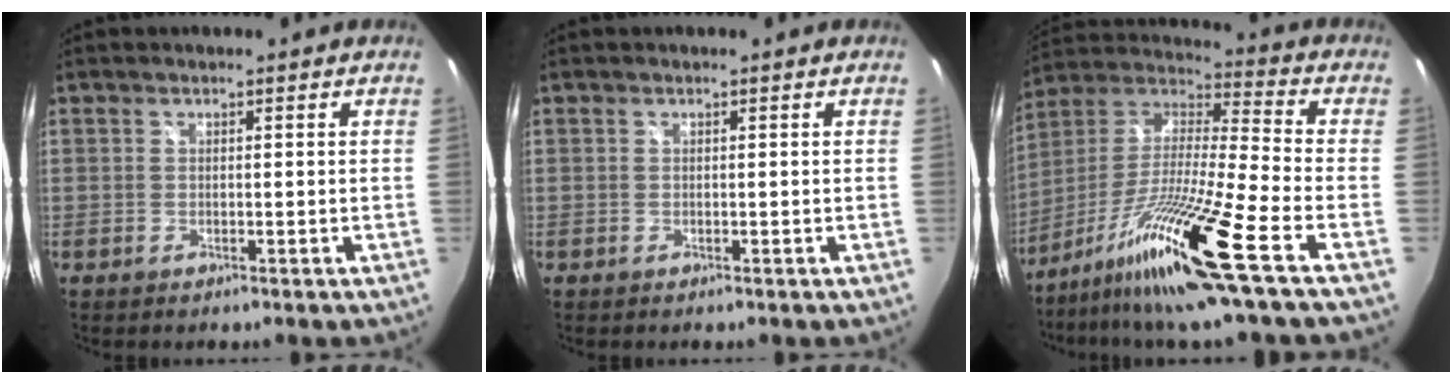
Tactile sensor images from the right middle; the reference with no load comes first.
{"total": 0.0}
{"total": 18.7, "force": [-11.9, -1.1, 14.5], "torque": [-0.267, -0.034, -0.219]}